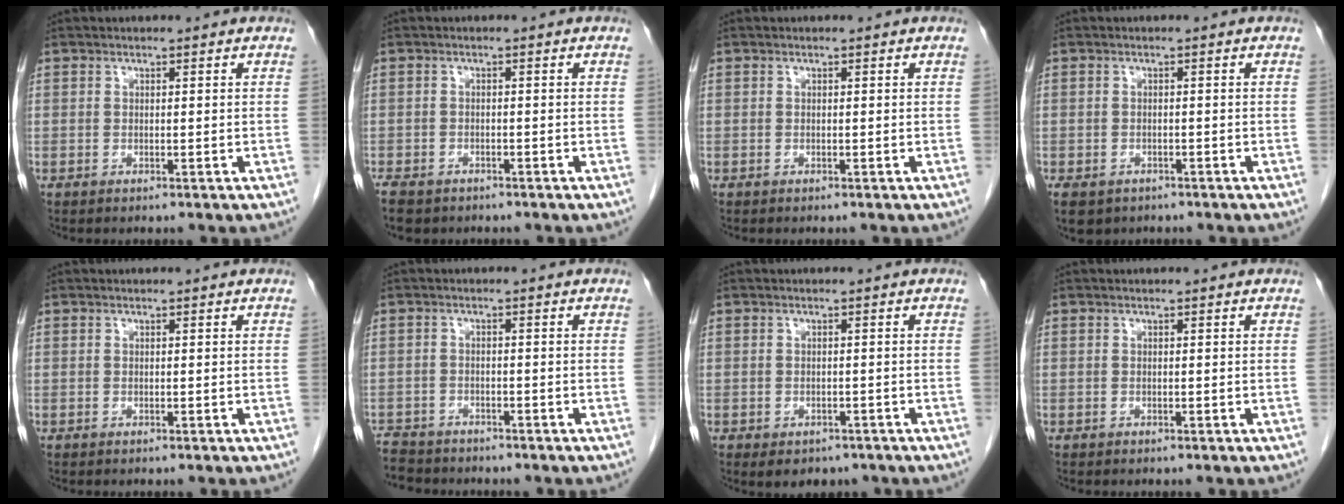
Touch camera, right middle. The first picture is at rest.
{"total": 5.6, "force": [-4.3, 2.7, 2.2], "torque": [-0.040, -0.007, -0.062]}
{"total": 0.0}
{"total": 7.1, "force": [-4.5, 4.8, 2.7], "torque": [-0.059, -0.006, -0.061]}
{"total": 0.0}
{"total": 5.6, "force": [-5.3, 1.7, 0.5], "torque": [-0.012, -0.009, -0.088]}
{"total": 4.5, "force": [-3.2, 2.8, 1.5], "torque": [-0.012, 0.002, -0.036]}
{"total": 0.0}